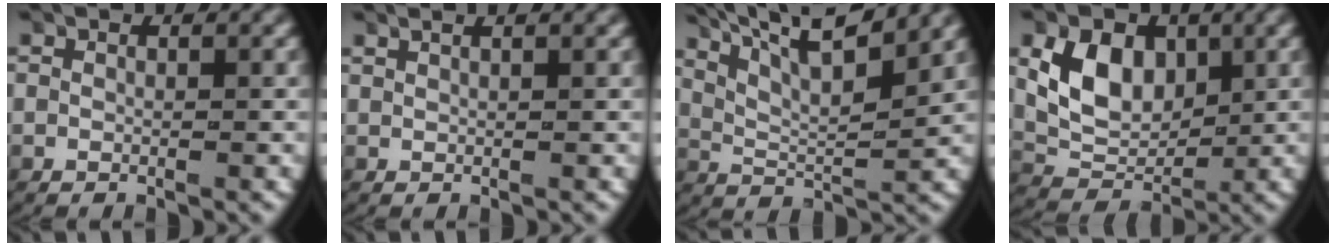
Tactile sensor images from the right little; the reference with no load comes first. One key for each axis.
{"total": 1.4, "fx": 1.3, "fy": 0.1, "fz": 0.6, "tx": -0.007, "ty": 0.007, "tz": 0.021}
{"total": 7.9, "fx": 5.3, "fy": 2.7, "fz": 5.2, "tx": -0.093, "ty": 0.002, "tz": 0.086}
{"total": 6.5, "fx": 1.1, "fy": 4.8, "fz": 4.2, "tx": -0.081, "ty": -0.008, "tz": 0.022}